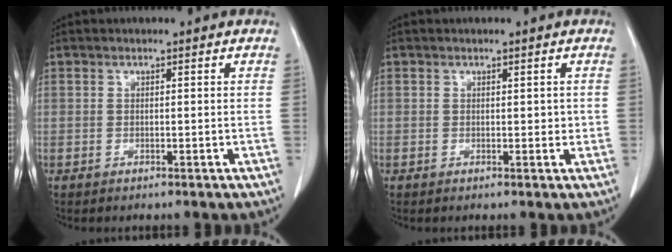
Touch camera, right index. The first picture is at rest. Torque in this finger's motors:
{"motor_torque": [0.25, -0.24, 0.01, 0.02]}